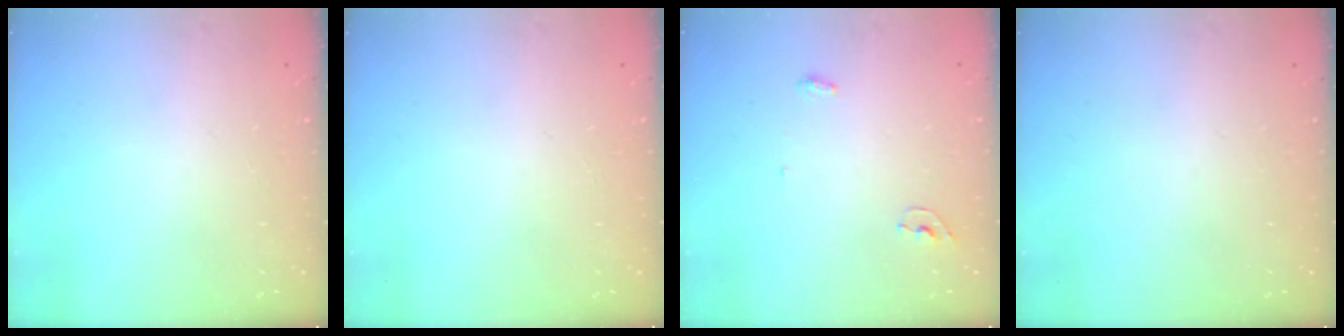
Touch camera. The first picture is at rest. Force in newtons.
{"total": 0.0}
{"total": 6.4, "press": 4.1, "slide": 4.9}
{"total": 0.0}